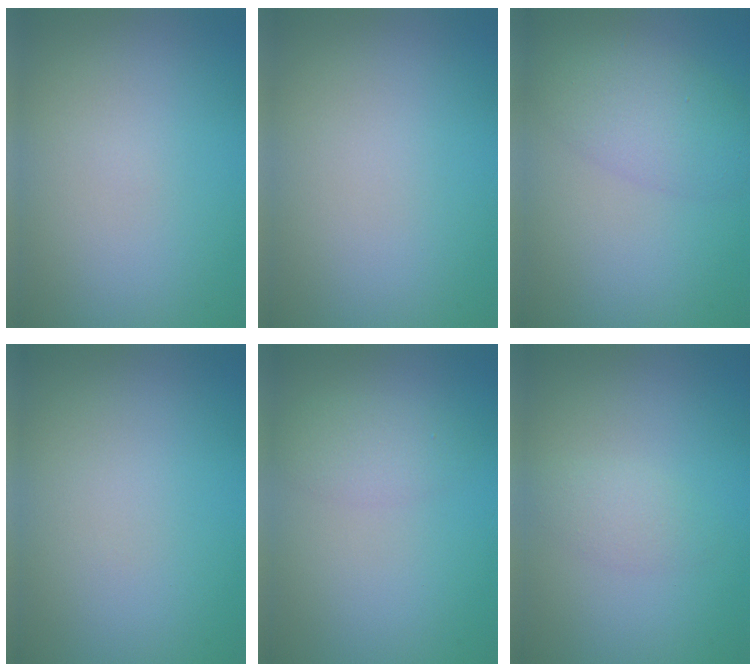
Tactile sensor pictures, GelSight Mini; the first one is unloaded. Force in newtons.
{"total": 0.0}
{"total": 4.0, "press": 4.0, "slide": 0.3}
{"total": 0.0}
{"total": 1.7, "press": 1.7, "slide": 0.1}
{"total": 1.6, "press": 1.6, "slide": 0.1}